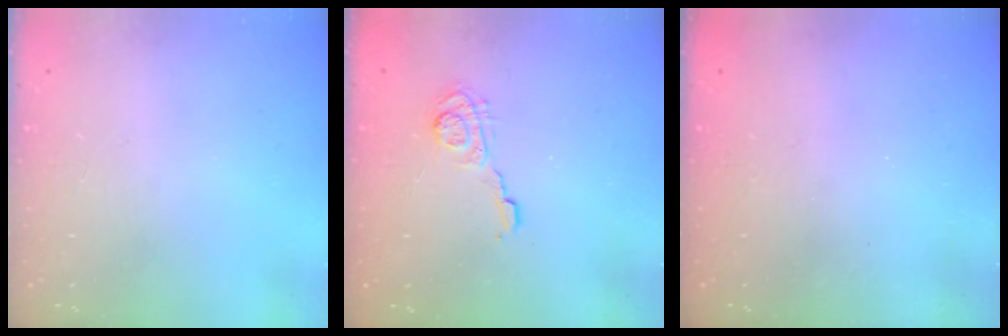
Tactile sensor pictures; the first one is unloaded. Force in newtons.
{"total": 6.1, "press": 6.1, "slide": 0.7}
{"total": 2.4, "press": 2.3, "slide": 0.8}